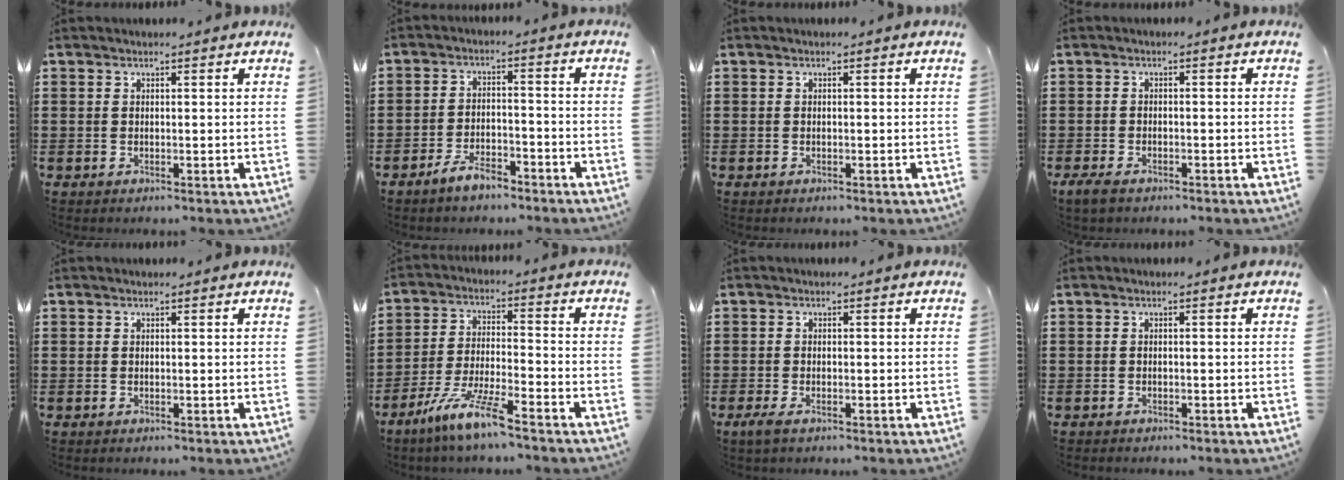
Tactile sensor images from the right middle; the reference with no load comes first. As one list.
[{"total": 4.7, "force": [-4.2, 1.4, 1.8], "torque": [-0.041, 0.007, -0.085]}, {"total": 0.0}, {"total": 2.1, "force": [-1.6, 0.9, 1.1], "torque": [-0.034, -0.005, -0.035]}, {"total": 0.0}, {"total": 8.7, "force": [-7.0, 0.2, 5.2], "torque": [-0.111, -0.013, -0.136]}, {"total": 1.5, "force": [-0.9, 0.5, 1.0], "torque": [-0.028, -0.005, -0.022]}, {"total": 0.9, "force": [-0.8, 0.3, -0.1], "torque": [0.000, 0.000, -0.018]}]